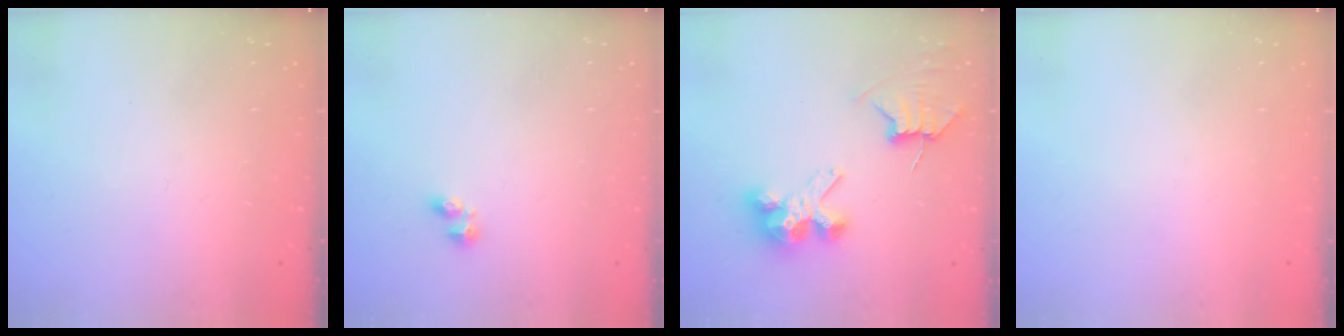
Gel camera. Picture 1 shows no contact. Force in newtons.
{"total": 2.2, "press": 2.2, "slide": 0.5}
{"total": 7.8, "press": 7.7, "slide": 0.6}
{"total": 0.0}